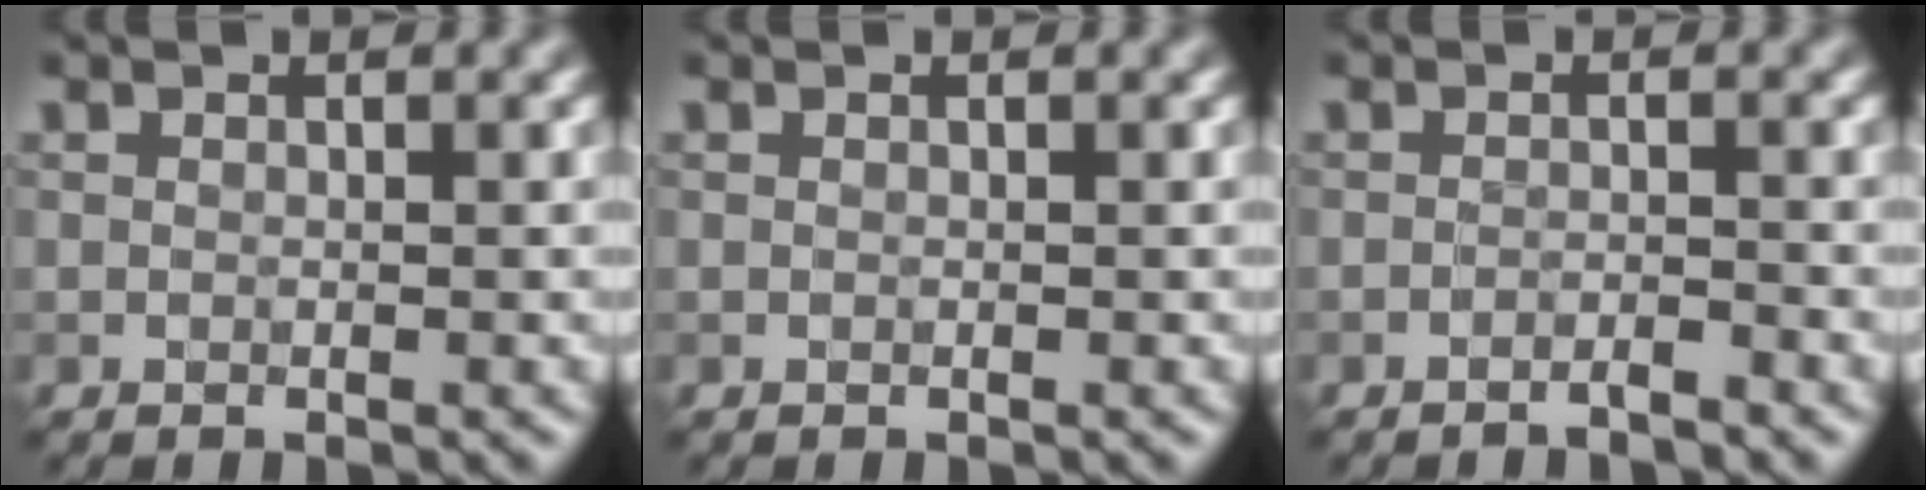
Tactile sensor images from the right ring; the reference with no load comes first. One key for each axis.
{"total": 0.0}
{"total": 1.2, "fx": -1.1, "fy": 0.1, "fz": 0.6, "tx": -0.006, "ty": 0.002, "tz": -0.021}